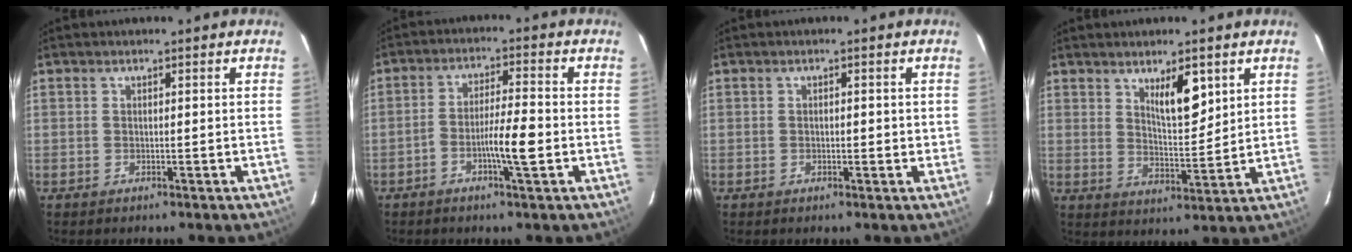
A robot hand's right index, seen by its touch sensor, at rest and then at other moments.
{"total": 6.6, "force": [-2.3, 0.5, 6.1], "torque": [-0.113, 0.006, -0.039]}
{"total": 2.0, "force": [0.0, 0.9, 1.7], "torque": [-0.031, 0.002, -0.001]}
{"total": 6.5, "force": [3.5, 1.8, 5.2], "torque": [-0.090, -0.007, 0.063]}